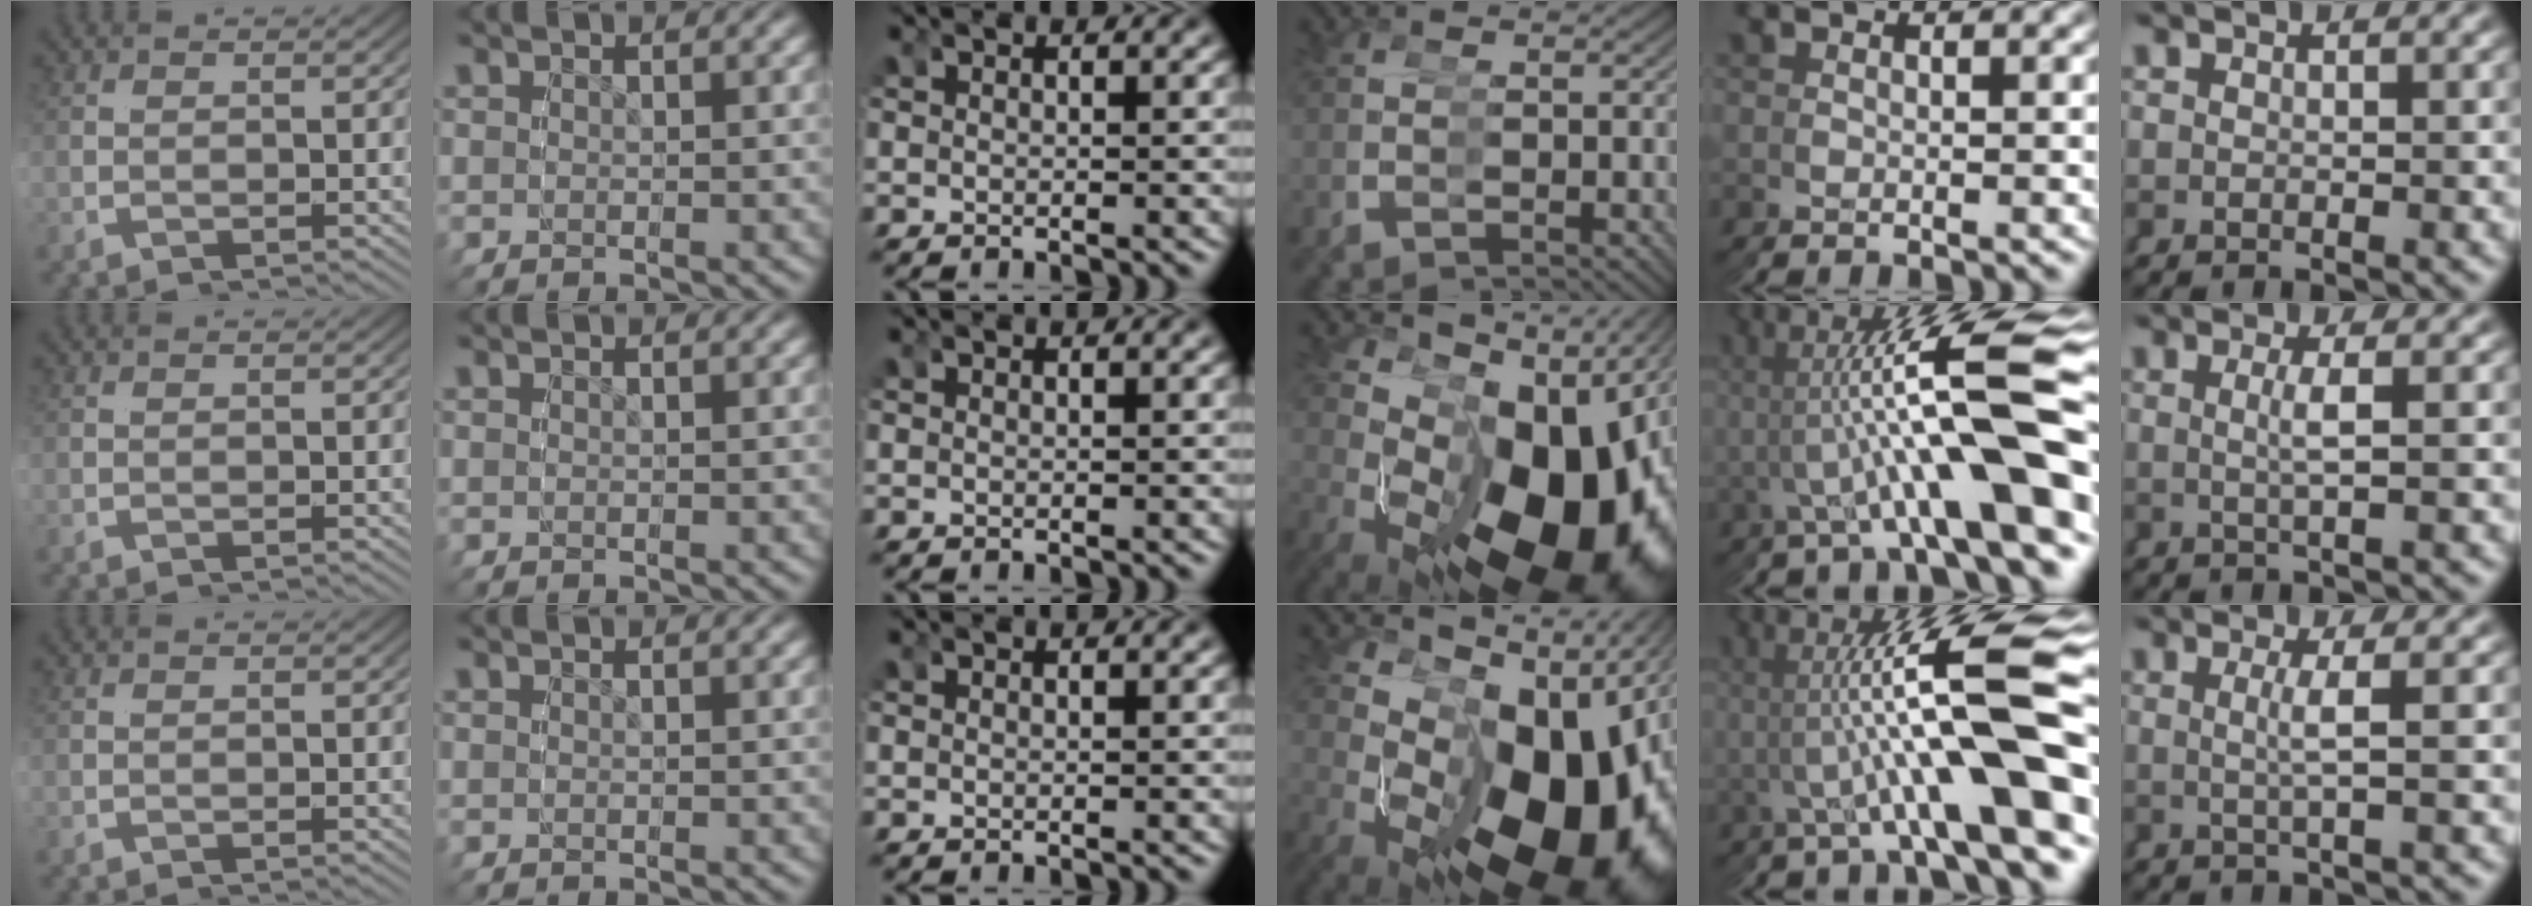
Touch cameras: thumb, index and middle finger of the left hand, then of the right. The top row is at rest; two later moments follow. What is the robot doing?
{"motion": "grasp_and_lifting", "object": "legos"}